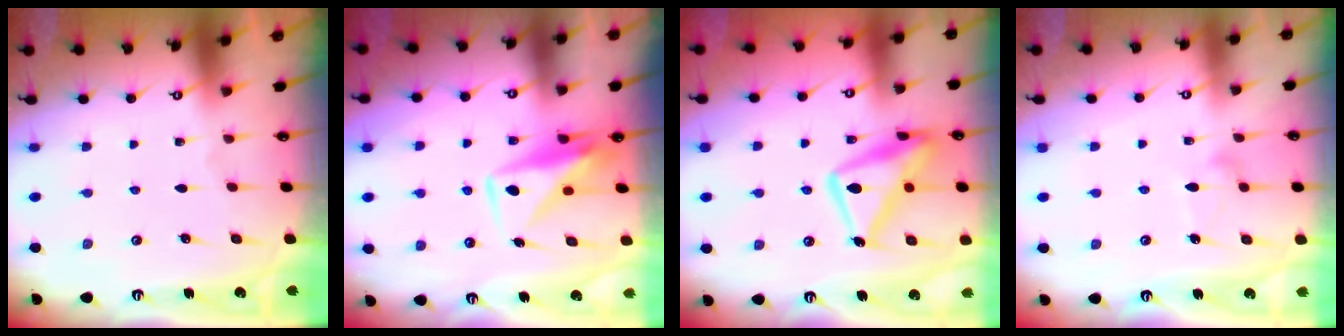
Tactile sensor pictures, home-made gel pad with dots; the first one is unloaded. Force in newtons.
{"total": 9.3, "press": 9.3, "slide": 0.6}
{"total": 16.2, "press": 16.1, "slide": 1.5}
{"total": 9.8, "press": 9.7, "slide": 0.5}